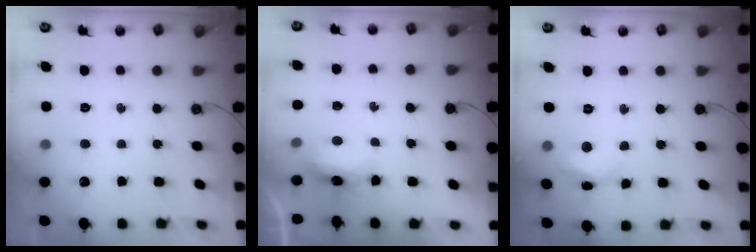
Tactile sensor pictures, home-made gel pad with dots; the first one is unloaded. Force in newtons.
{"total": 10.9, "press": 6.9, "slide": 8.4}
{"total": 8.7, "press": 8.6, "slide": 0.5}